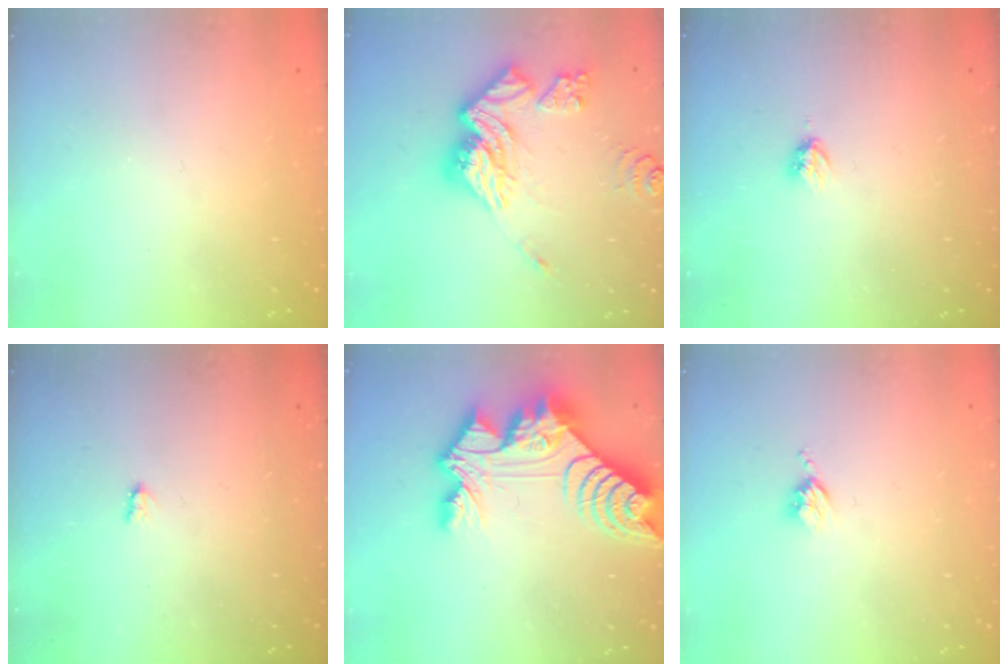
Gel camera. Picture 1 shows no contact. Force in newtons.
{"total": 18.6, "press": 18.5, "slide": 1.8}
{"total": 3.0, "press": 3.0, "slide": 0.3}
{"total": 1.7, "press": 1.6, "slide": 0.3}
{"total": 14.9, "press": 14.8, "slide": 1.5}
{"total": 3.5, "press": 3.5, "slide": 0.4}